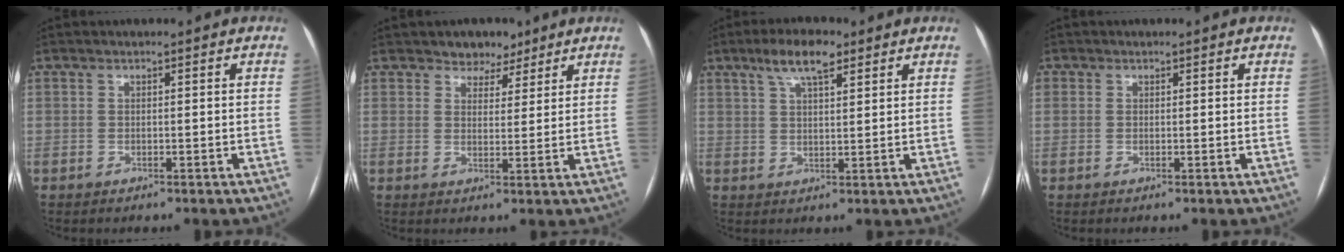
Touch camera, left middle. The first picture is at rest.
{"total": 4.5, "force": [3.4, 2.8, 0.9], "torque": [-0.003, 0.002, 0.052]}
{"total": 6.5, "force": [4.1, 1.8, 4.7], "torque": [-0.091, 0.016, 0.073]}
{"total": 0.9, "force": [0.3, 0.8, 0.2], "torque": [0.002, 0.002, 0.003]}